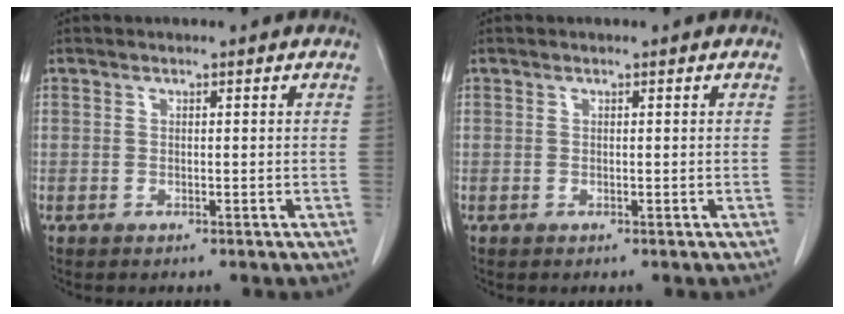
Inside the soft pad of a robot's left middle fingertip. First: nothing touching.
{"total": 0.0}